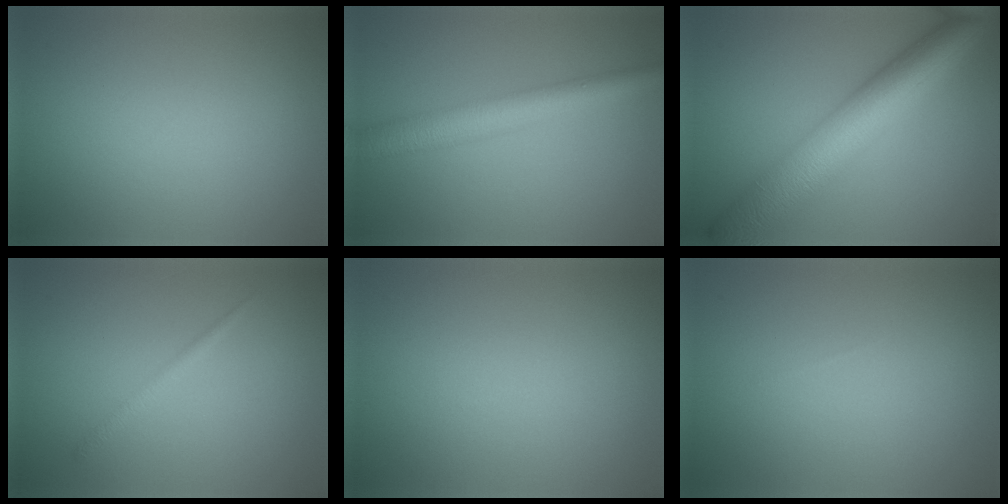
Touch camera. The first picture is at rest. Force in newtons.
{"total": 4.9, "press": 4.9, "slide": 0.2}
{"total": 10.0, "press": 10.0, "slide": 0.1}
{"total": 1.0, "press": 1.0, "slide": 0.1}
{"total": 0.0}
{"total": 0.0}